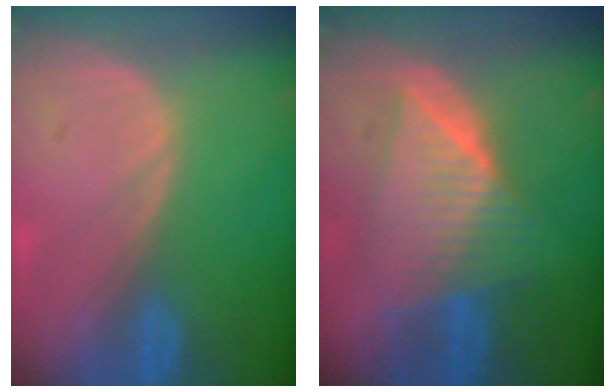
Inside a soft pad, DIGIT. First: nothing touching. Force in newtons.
{"total": 8.2, "press": 8.2, "slide": 0.4}